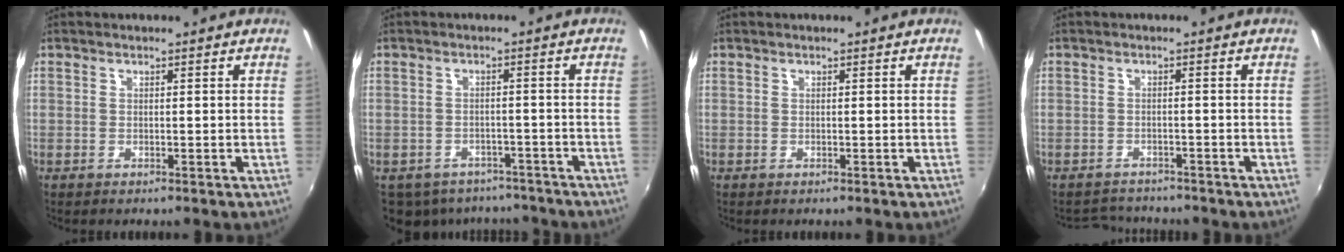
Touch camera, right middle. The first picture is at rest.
{"total": 12.2, "force": [-9.2, 6.9, 4.0], "torque": [-0.098, -0.002, -0.115]}
{"total": 0.0}
{"total": 4.2, "force": [-3.9, 1.4, 0.0], "torque": [-0.016, 0.003, -0.067]}